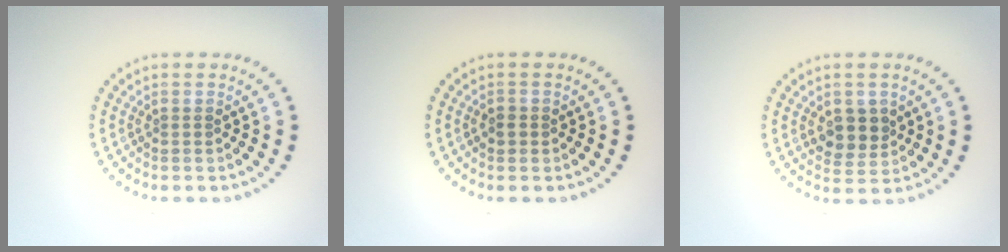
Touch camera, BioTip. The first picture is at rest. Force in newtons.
{"total": 1.0, "press": 1.0, "slide": 0.1}
{"total": 2.9, "press": 2.8, "slide": 1.0}